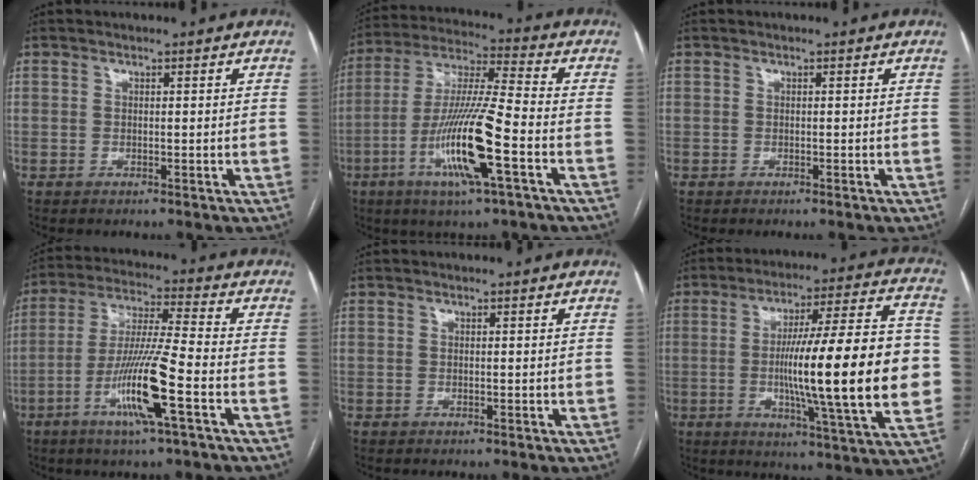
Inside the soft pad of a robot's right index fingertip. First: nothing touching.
{"total": 15.4, "force": [-5.4, 0.5, 14.5], "torque": [-0.290, -0.012, -0.103]}
{"total": 0.0}
{"total": 12.4, "force": [-4.8, -0.5, 11.5], "torque": [-0.227, -0.012, -0.093]}
{"total": 0.0}
{"total": 23.3, "force": [-2.0, 1.0, 23.2], "torque": [-0.324, 0.011, -0.035]}